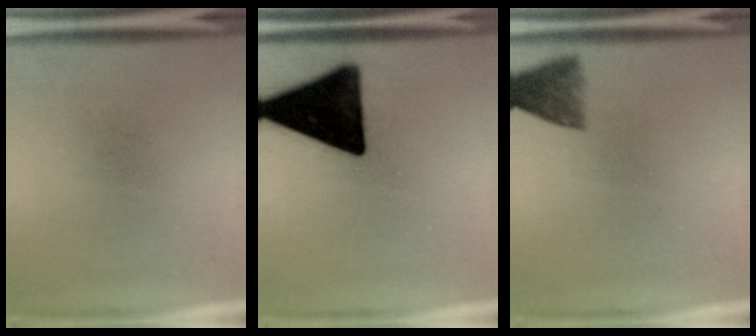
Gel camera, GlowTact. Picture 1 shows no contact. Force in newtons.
{"total": 19.4}
{"total": 4.8}